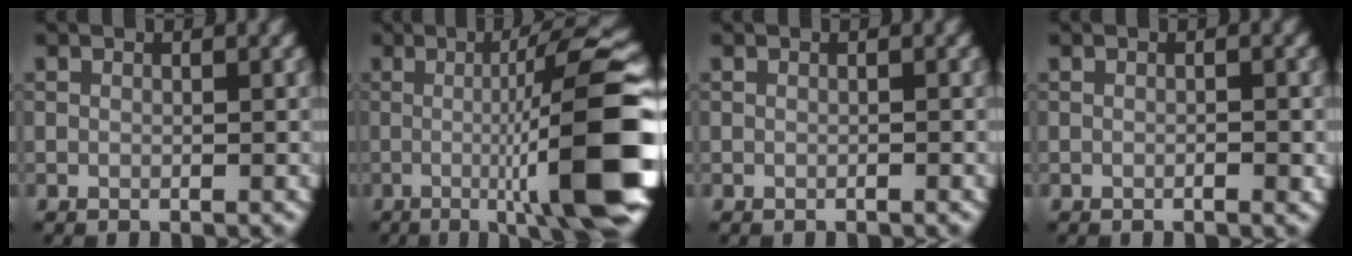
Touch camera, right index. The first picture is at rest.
{"total": 13.6, "force": [-1.8, 1.9, 13.4], "torque": [-0.174, 0.011, -0.028]}
{"total": 0.0}
{"total": 0.8, "force": [-0.3, 0.1, 0.7], "torque": [-0.011, 0.001, -0.004]}